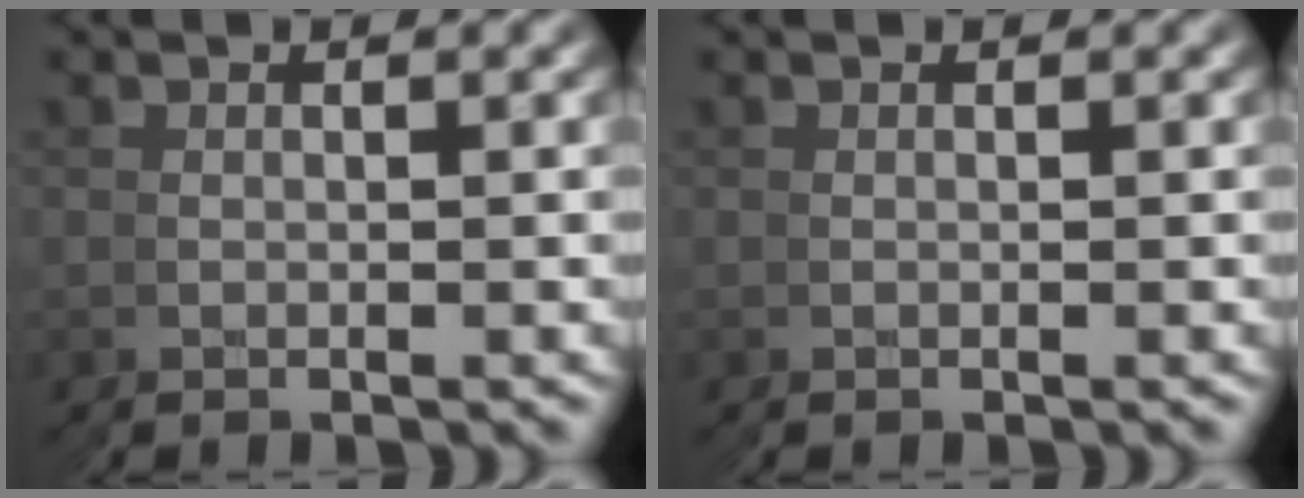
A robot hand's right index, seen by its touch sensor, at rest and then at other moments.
{"total": 0.0}